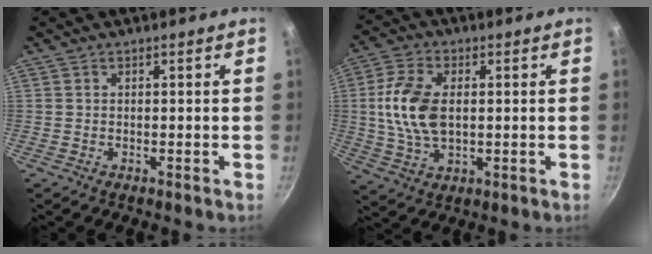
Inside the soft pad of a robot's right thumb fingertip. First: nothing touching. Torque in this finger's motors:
{"motor_torque": [-0.69, 1.01, 0.94, -0.10, 0.14]}